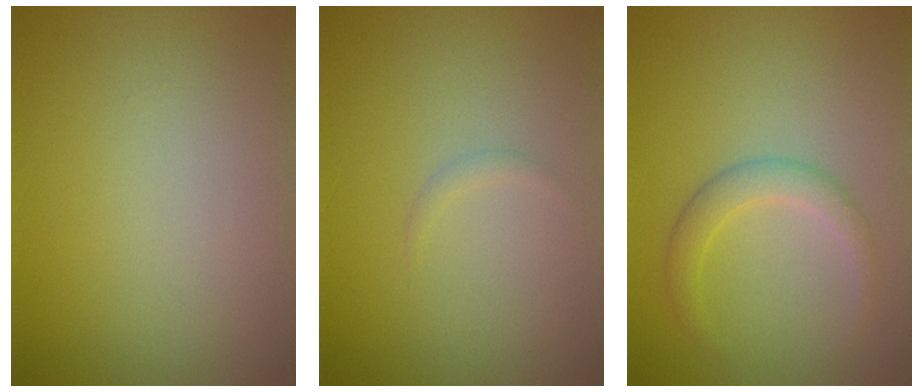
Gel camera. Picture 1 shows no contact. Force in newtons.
{"total": 0.6, "press": 0.6, "slide": 0.1}
{"total": 2.2, "press": 2.2, "slide": 0.1}